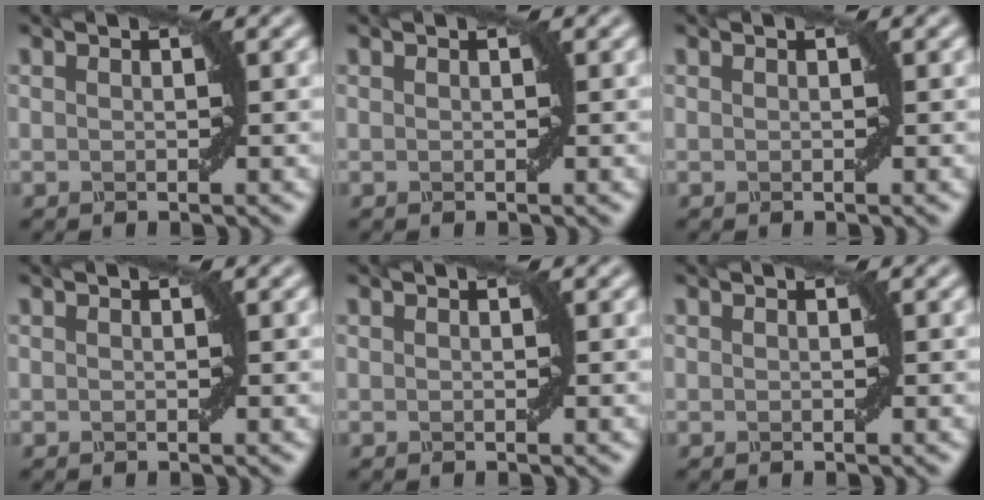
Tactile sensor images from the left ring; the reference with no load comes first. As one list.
[{"total": 0.0}, {"total": 0.0}, {"total": 0.0}, {"total": 0.0}, {"total": 0.0}]